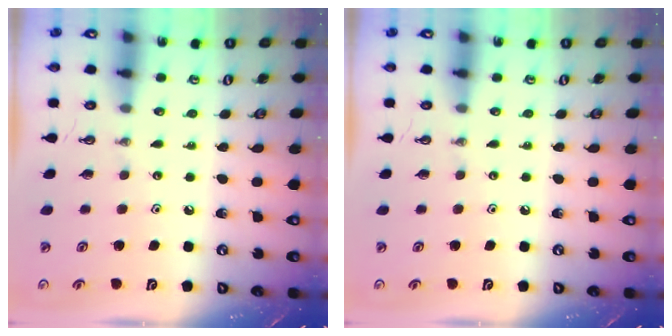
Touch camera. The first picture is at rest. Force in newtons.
{"total": 0.0}